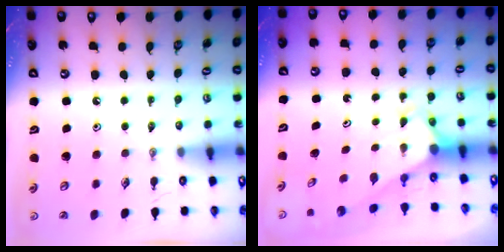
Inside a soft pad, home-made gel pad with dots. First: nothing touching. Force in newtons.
{"total": 2.6, "press": 2.6, "slide": 0.1}